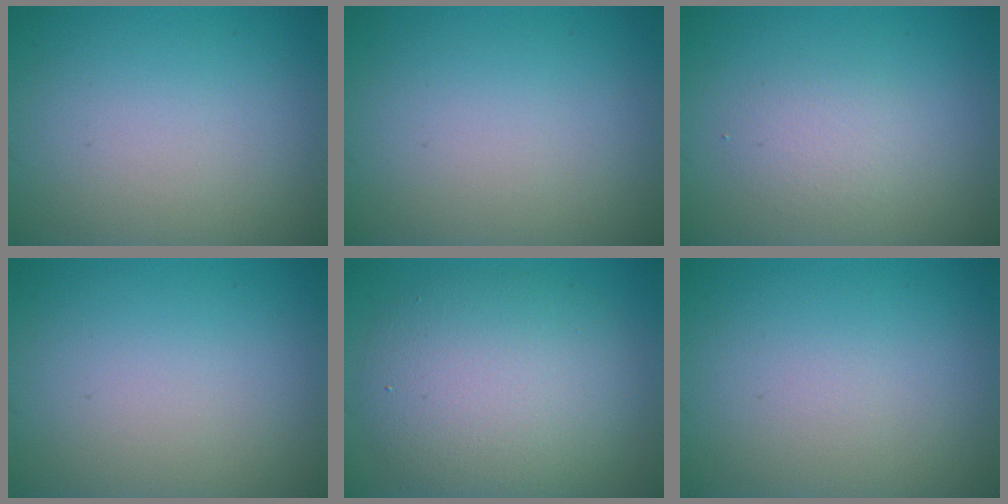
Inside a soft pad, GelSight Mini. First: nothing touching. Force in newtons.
{"total": 0.0}
{"total": 1.9, "press": 1.8, "slide": 0.2}
{"total": 0.0}
{"total": 7.6, "press": 7.6, "slide": 0.4}
{"total": 0.0}